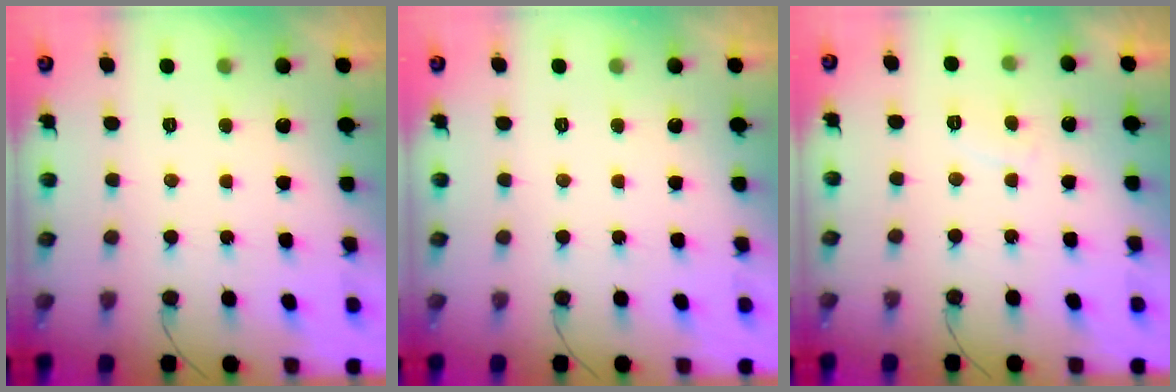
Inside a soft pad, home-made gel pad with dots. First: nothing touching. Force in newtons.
{"total": 0.0}
{"total": 2.6, "press": 2.5, "slide": 0.7}